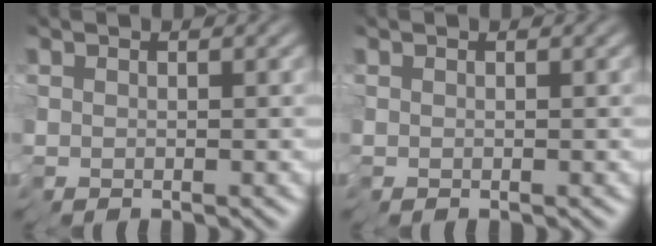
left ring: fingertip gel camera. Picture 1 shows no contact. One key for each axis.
{"total": 0.0}